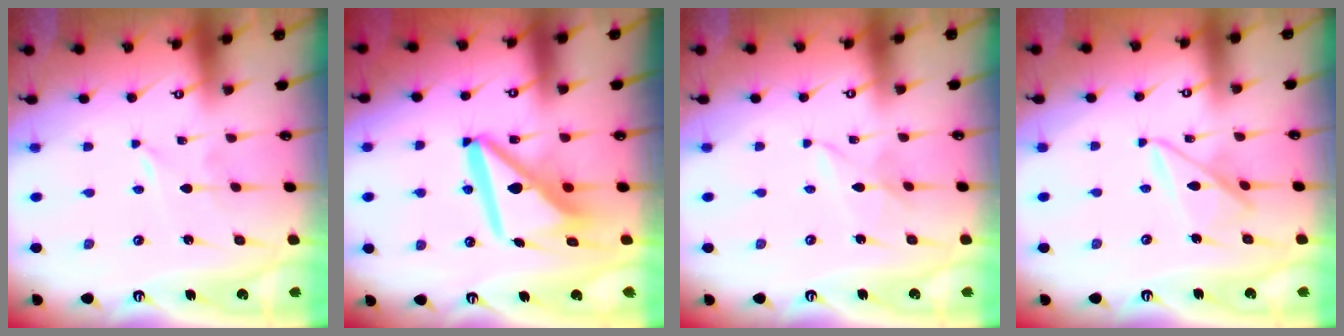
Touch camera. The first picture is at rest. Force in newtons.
{"total": 13.4, "press": 13.3, "slide": 1.6}
{"total": 2.2, "press": 2.2, "slide": 0.3}
{"total": 9.5, "press": 9.5, "slide": 0.7}